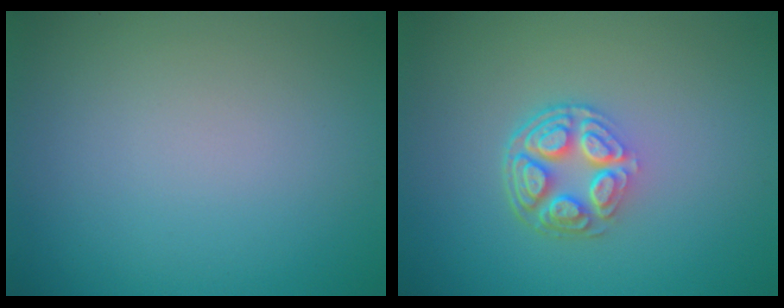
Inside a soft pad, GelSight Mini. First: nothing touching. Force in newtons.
{"total": 4.7, "press": 3.3, "slide": 3.3}